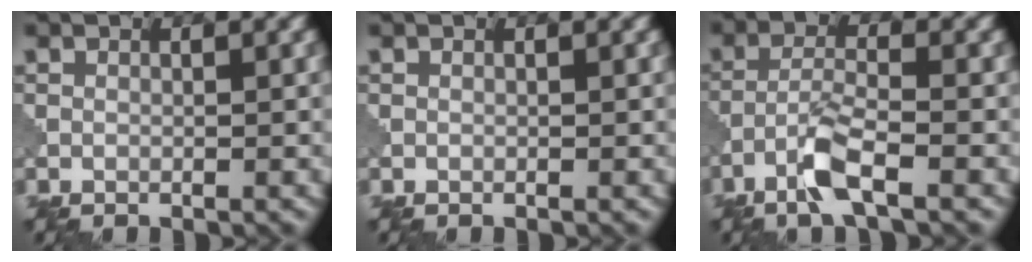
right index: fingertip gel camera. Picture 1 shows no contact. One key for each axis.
{"total": 0.0}
{"total": 4.0, "fx": -2.4, "fy": 0.6, "fz": 3.1, "tx": -0.068, "ty": 0.005, "tz": -0.058}